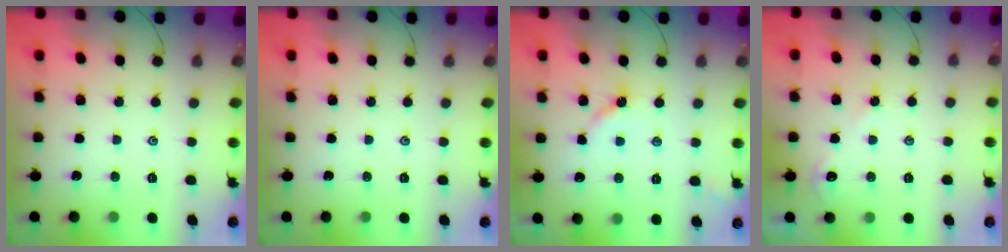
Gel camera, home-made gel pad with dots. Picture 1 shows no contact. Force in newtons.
{"total": 0.0}
{"total": 3.7, "press": 3.7, "slide": 0.4}
{"total": 2.2, "press": 2.2, "slide": 0.4}